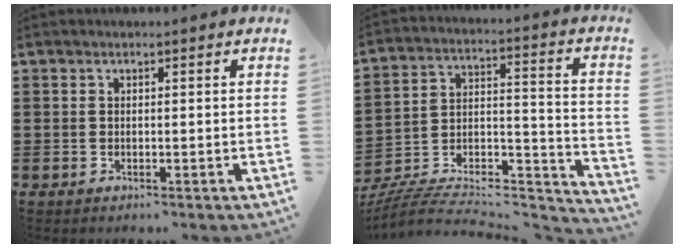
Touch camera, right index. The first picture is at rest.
{"total": 8.7, "force": [-7.8, 2.2, 3.1], "torque": [-0.044, 0.007, -0.153]}